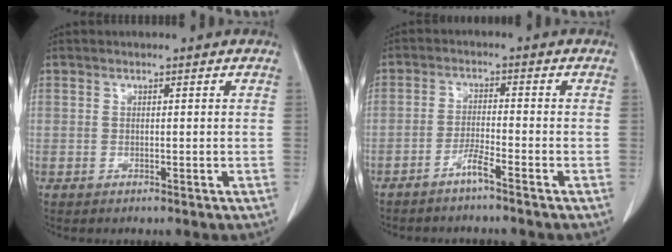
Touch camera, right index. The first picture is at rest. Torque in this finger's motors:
{"motor_torque": [0.40, -0.37, 0.00, 0.01]}